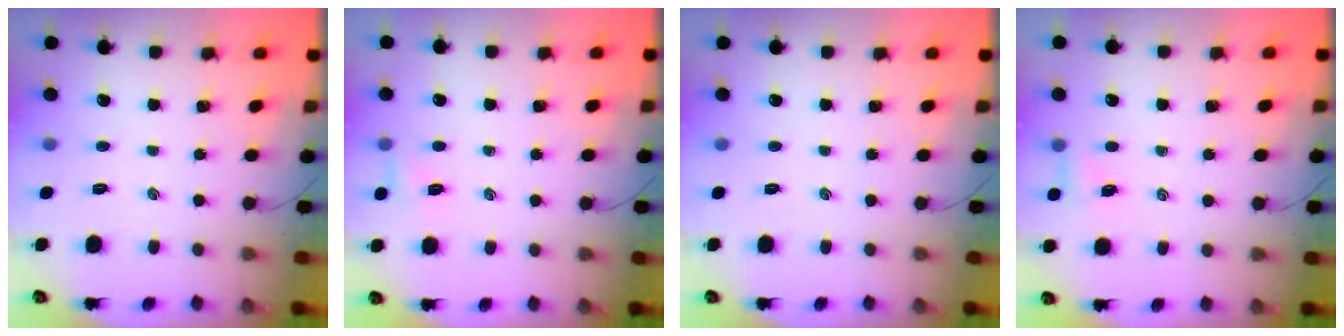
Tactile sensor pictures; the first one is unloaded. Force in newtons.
{"total": 4.1, "press": 3.9, "slide": 1.2}
{"total": 0.0}
{"total": 2.4, "press": 2.3, "slide": 0.9}